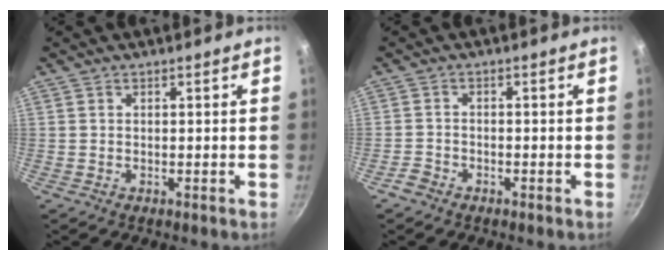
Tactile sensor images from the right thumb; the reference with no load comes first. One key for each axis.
{"total": 2.3, "fx": -1.8, "fy": 1.2, "fz": 0.7, "tx": -0.022, "ty": 0.018, "tz": -0.036}